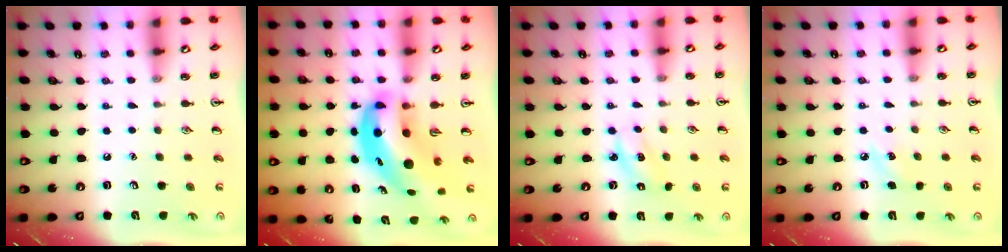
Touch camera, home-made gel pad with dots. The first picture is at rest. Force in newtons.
{"total": 10.9, "press": 10.4, "slide": 3.0}
{"total": 2.2, "press": 2.1, "slide": 0.5}
{"total": 5.1, "press": 4.8, "slide": 1.6}